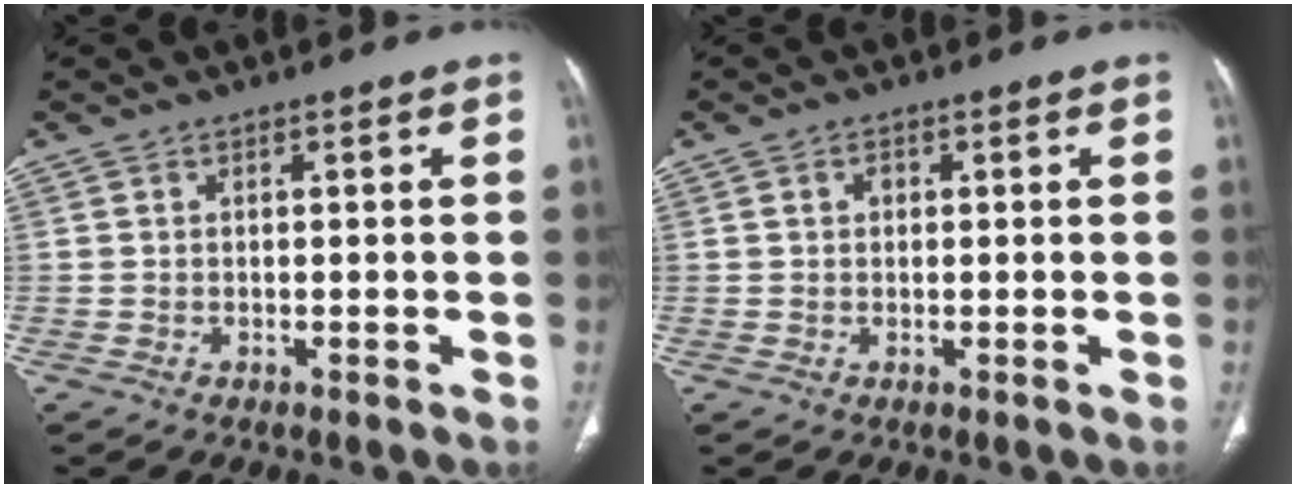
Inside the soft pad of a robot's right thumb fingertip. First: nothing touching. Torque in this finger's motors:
{"motor_torque": [-0.24, -0.11, 0.04, 0.38, 0.03]}